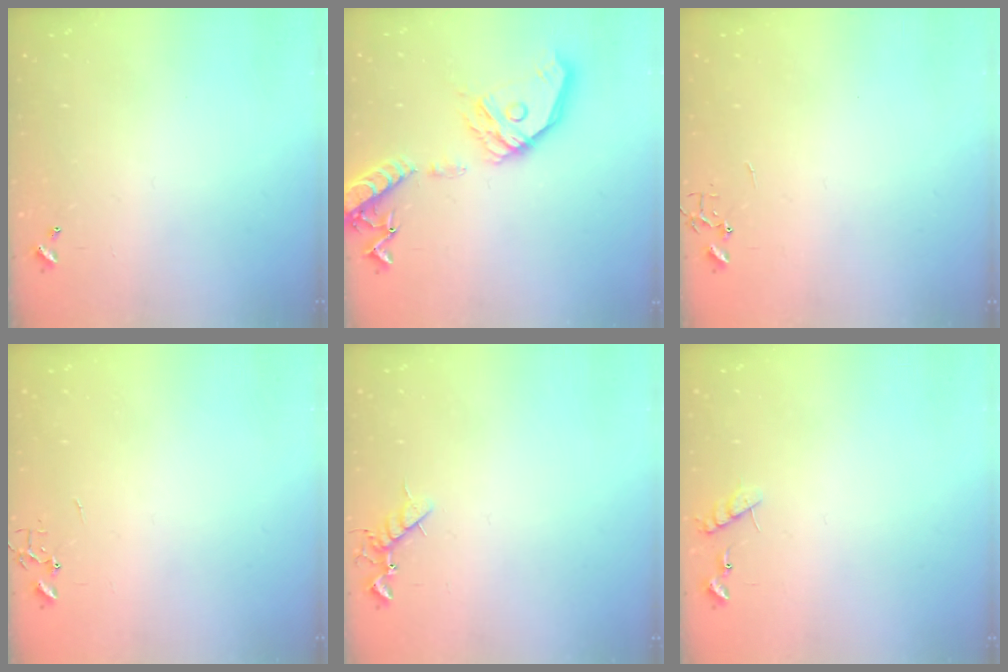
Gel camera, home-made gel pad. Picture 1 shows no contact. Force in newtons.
{"total": 20.0, "press": 19.7, "slide": 3.5}
{"total": 0.0}
{"total": 0.0}
{"total": 7.0, "press": 6.9, "slide": 1.1}
{"total": 6.7, "press": 6.7, "slide": 0.4}